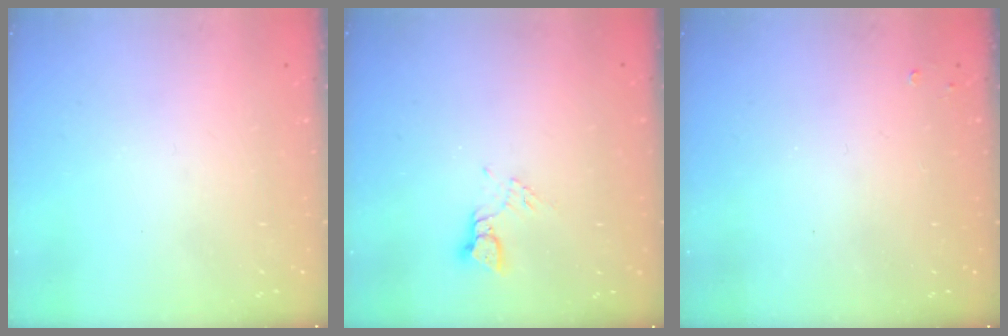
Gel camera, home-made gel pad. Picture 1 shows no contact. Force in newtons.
{"total": 2.7, "press": 2.7, "slide": 0.2}
{"total": 1.8, "press": 1.8, "slide": 0.3}